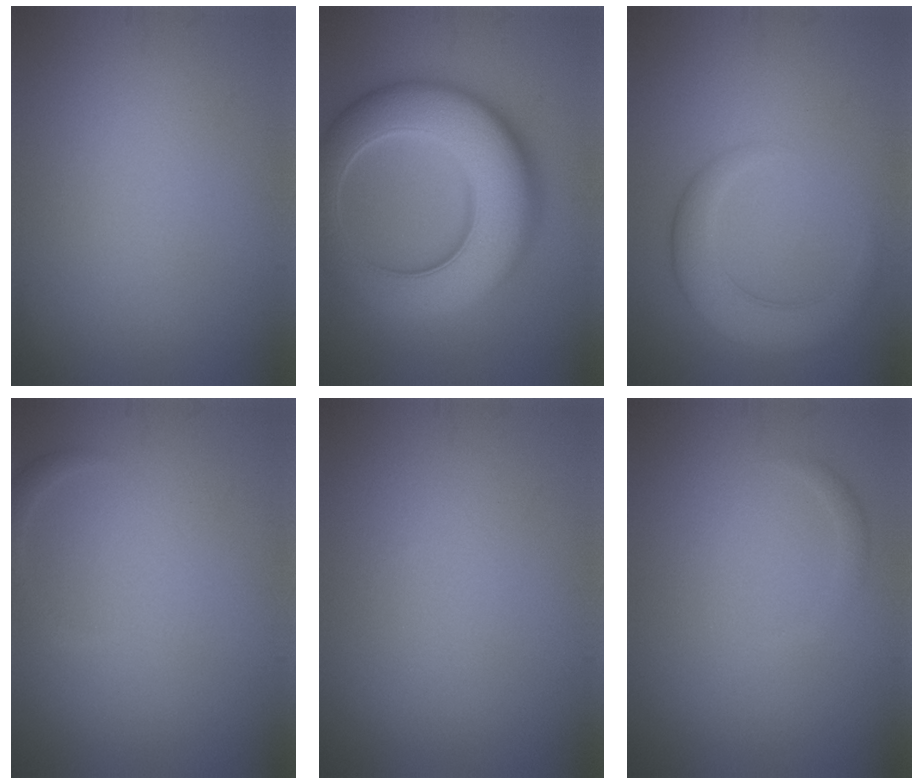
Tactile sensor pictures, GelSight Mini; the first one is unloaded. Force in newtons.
{"total": 11.4, "press": 11.4, "slide": 0.6}
{"total": 4.5, "press": 4.5, "slide": 0.2}
{"total": 1.2, "press": 1.2, "slide": 0.2}
{"total": 0.0}
{"total": 0.8, "press": 0.8, "slide": 0.1}